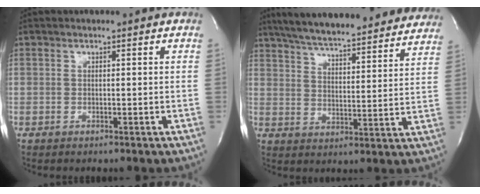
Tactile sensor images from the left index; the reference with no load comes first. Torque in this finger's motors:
{"motor_torque": [0.51, -0.54, 0.61, 0.13]}